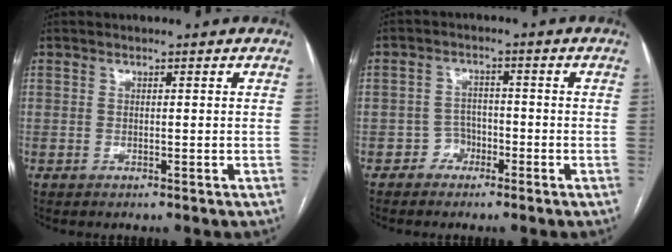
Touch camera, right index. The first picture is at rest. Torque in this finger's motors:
{"motor_torque": [-0.52, 0.33, -1.05, -0.21]}